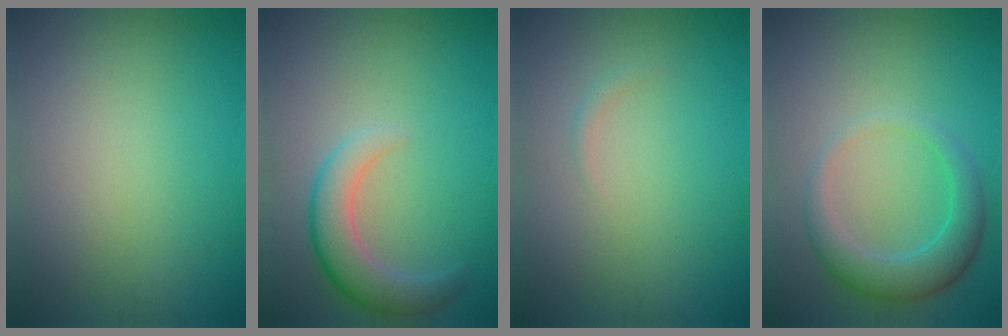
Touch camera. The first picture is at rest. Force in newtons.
{"total": 4.0, "press": 3.9, "slide": 0.5}
{"total": 0.6, "press": 0.6, "slide": 0.0}
{"total": 3.9, "press": 3.9, "slide": 0.2}